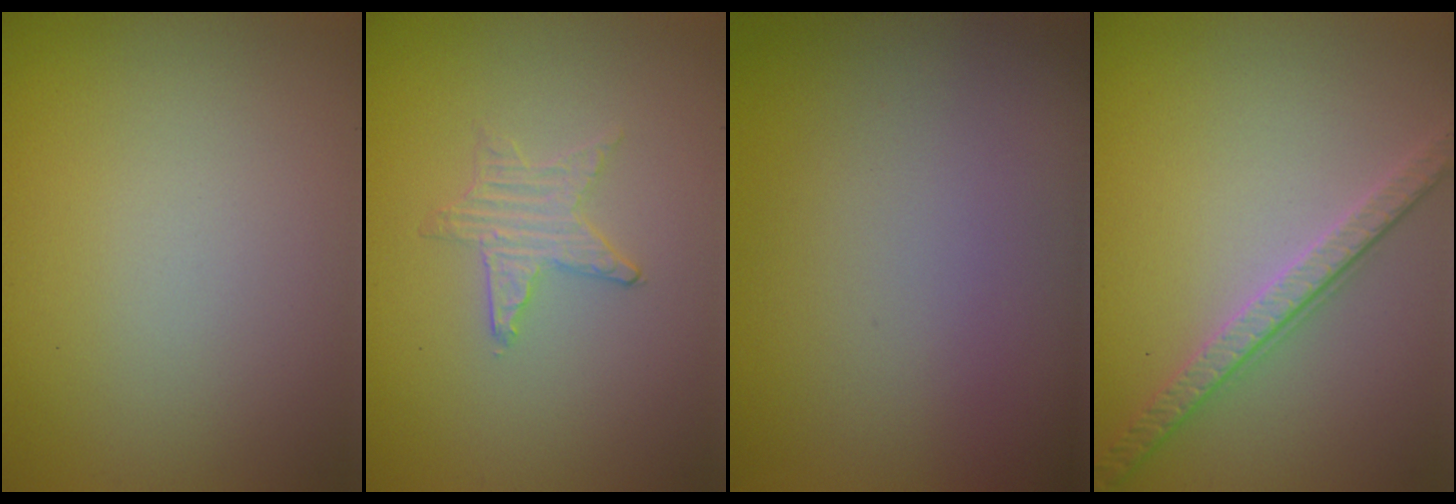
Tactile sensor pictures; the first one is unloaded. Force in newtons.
{"total": 0.9, "press": 0.9, "slide": 0.2}
{"total": 0.0}
{"total": 3.5, "press": 2.8, "slide": 2.0}